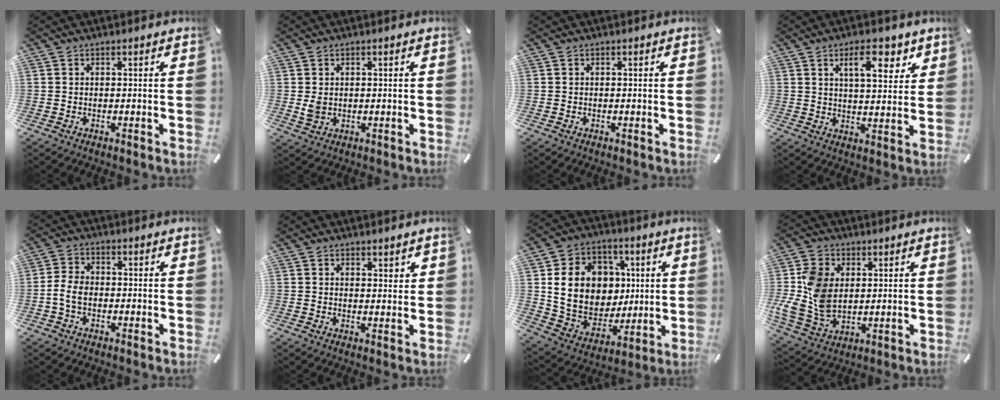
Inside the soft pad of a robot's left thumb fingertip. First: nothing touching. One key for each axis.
{"total": 2.6, "fx": 0.1, "fy": 2.1, "fz": 1.5, "tx": -0.021, "ty": 0.001, "tz": 0.002}
{"total": 0.0}
{"total": 10.1, "fx": 5.3, "fy": 4.6, "fz": 7.2, "tx": -0.092, "ty": -0.018, "tz": 0.082}
{"total": 5.1, "fx": -1.4, "fy": 3.5, "fz": 3.4, "tx": -0.077, "ty": 0.007, "tz": -0.029}
{"total": 2.3, "fx": 1.8, "fy": 1.4, "fz": 0.4, "tx": 0.007, "ty": -0.009, "tz": 0.030}
{"total": 16.7, "fx": 3.6, "fy": 14.5, "fz": 7.5, "tx": -0.122, "ty": -0.010, "tz": 0.087}
{"total": 13.8, "fx": 1.7, "fy": 10.8, "fz": 8.5, "tx": -0.205, "ty": 0.002, "tz": 0.032}